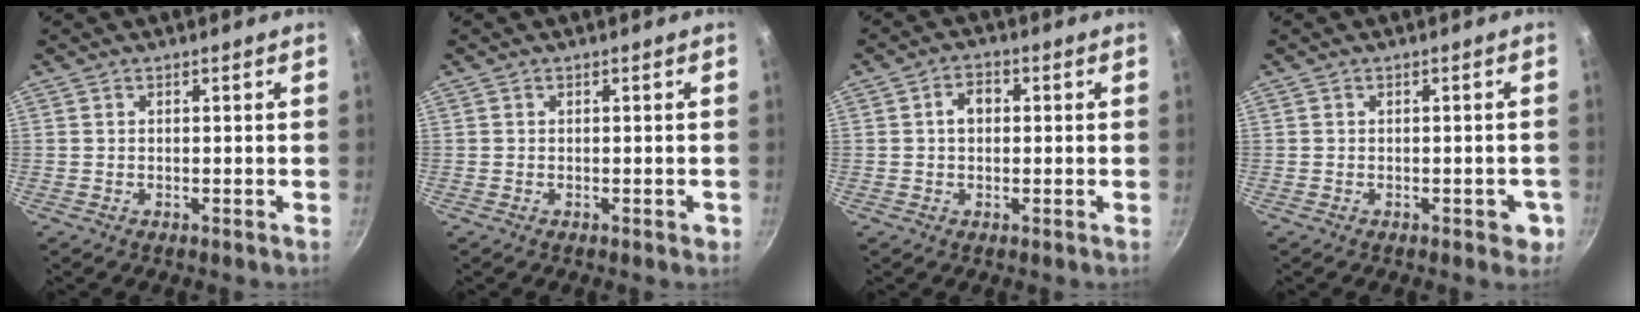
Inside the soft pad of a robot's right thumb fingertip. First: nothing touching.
{"total": 0.8, "force": [-0.3, 0.6, 0.6], "torque": [-0.002, 0.004, -0.004]}
{"total": 4.0, "force": [0.4, 2.9, 2.7], "torque": [-0.025, 0.011, 0.002]}
{"total": 3.4, "force": [-1.2, 2.0, 2.4], "torque": [-0.006, 0.012, -0.013]}